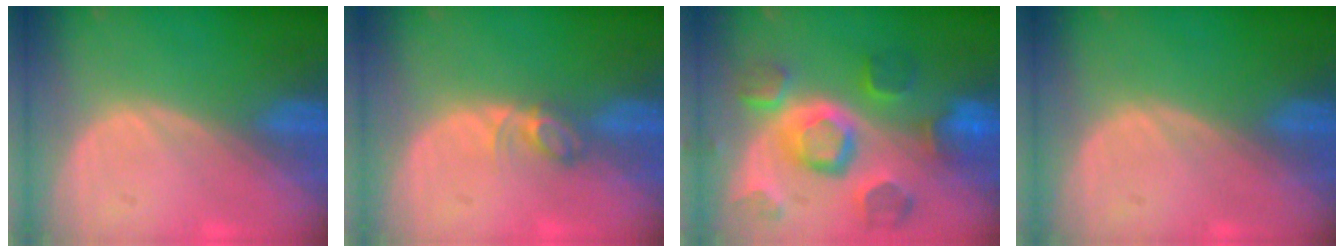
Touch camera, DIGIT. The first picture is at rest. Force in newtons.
{"total": 2.5, "press": 2.5, "slide": 0.4}
{"total": 11.5, "press": 10.0, "slide": 5.6}
{"total": 0.0}